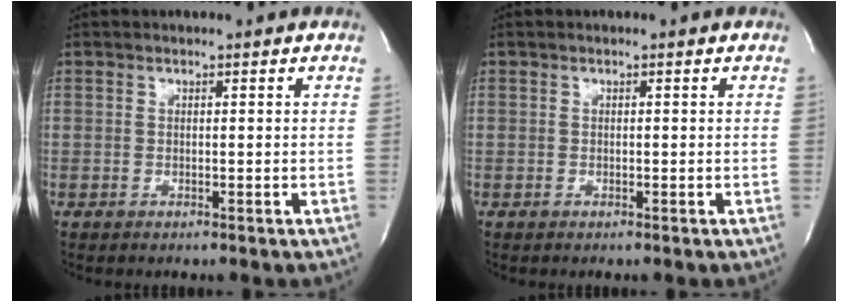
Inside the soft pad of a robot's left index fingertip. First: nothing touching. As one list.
[{"total": 0.0}]